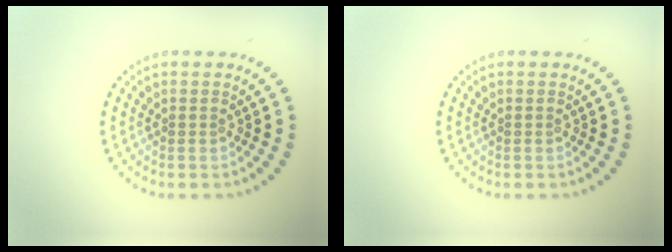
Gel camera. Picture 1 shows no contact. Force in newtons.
{"total": 0.0}